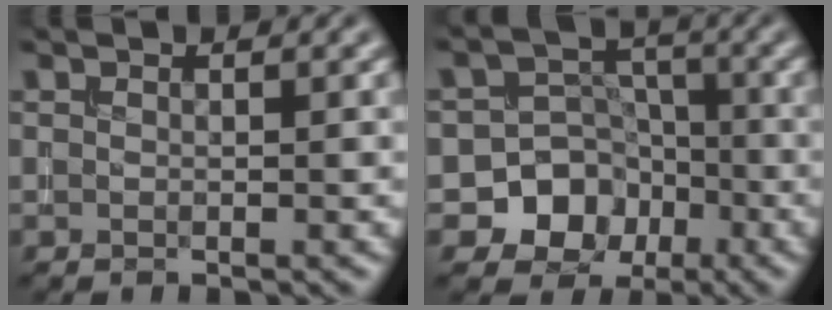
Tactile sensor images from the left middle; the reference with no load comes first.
{"total": 8.6, "force": [-3.9, 7.4, 1.9], "torque": [-0.006, -0.006, -0.087]}